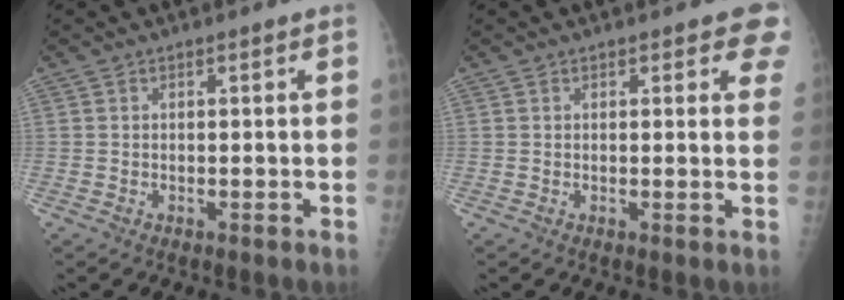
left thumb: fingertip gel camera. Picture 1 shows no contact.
{"total": 4.0, "force": [2.8, 1.9, 2.2], "torque": [0.013, -0.007, 0.020]}